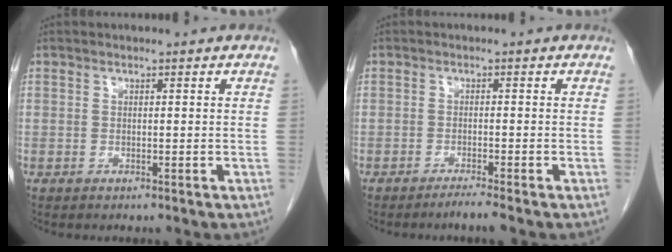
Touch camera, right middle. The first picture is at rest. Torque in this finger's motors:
{"motor_torque": [0.41, -0.27, 0.00, 0.02]}